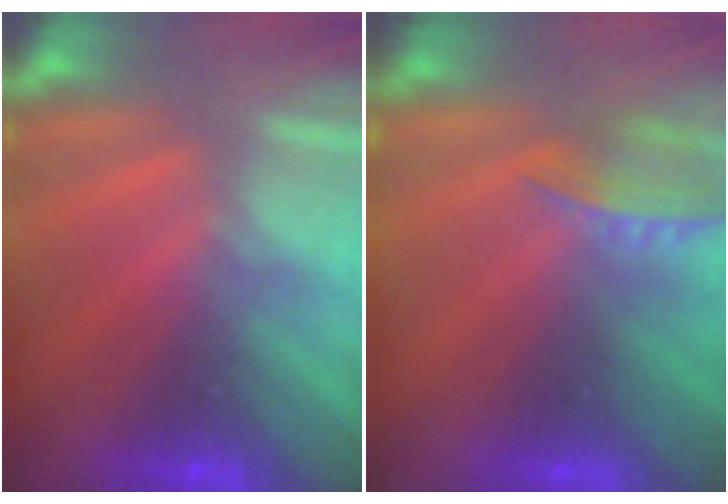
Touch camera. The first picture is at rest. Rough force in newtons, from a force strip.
{"total": 8.1}